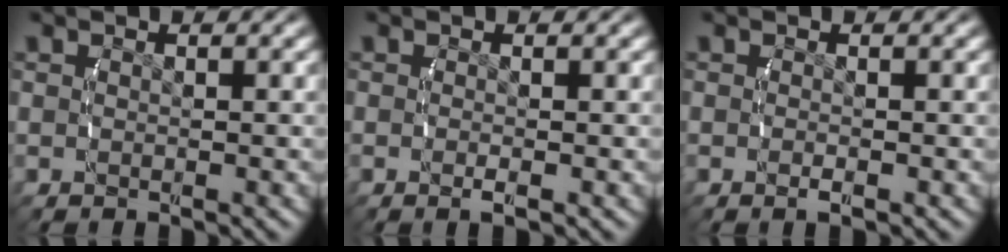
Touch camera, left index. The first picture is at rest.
{"total": 0.6, "force": [-0.3, 0.0, 0.4], "torque": [-0.012, 0.003, -0.010]}
{"total": 0.7, "force": [-0.6, 0.1, 0.3], "torque": [-0.011, 0.003, -0.013]}